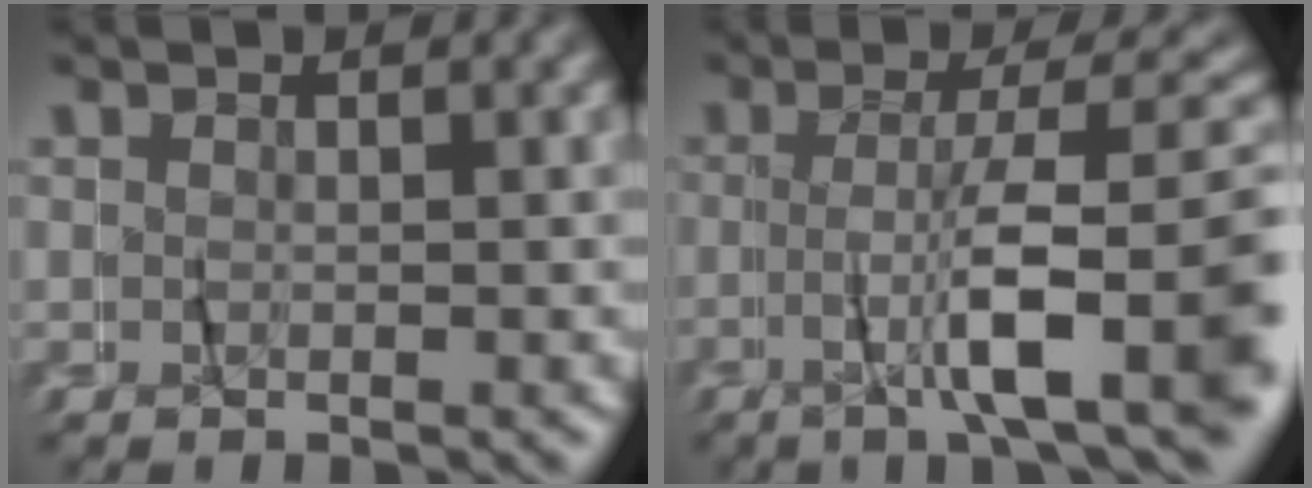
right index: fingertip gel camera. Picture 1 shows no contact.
{"total": 8.6, "force": [-2.5, 1.3, 8.1], "torque": [-0.121, -0.001, -0.040]}